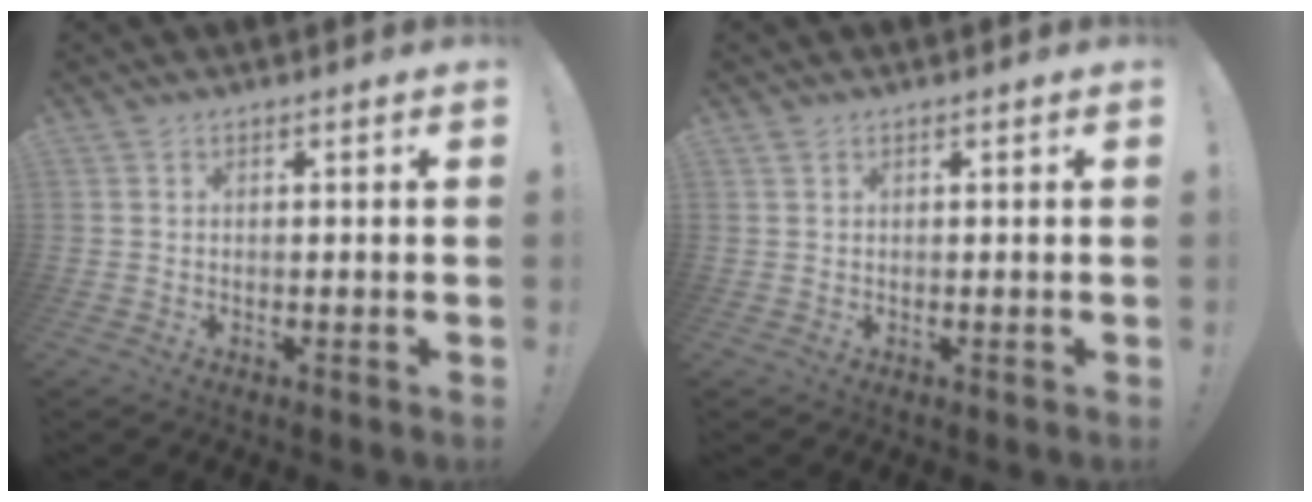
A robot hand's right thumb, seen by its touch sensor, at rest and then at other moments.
{"total": 0.9, "force": [0.6, 0.4, 0.3], "torque": [-0.011, 0.003, 0.013]}